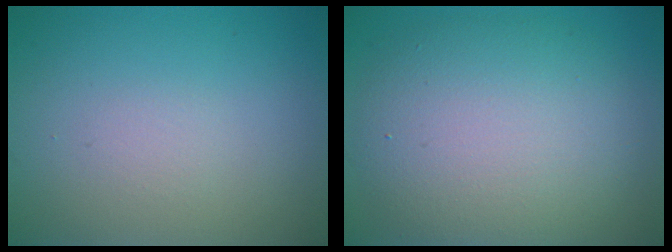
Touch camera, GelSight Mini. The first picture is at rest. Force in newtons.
{"total": 8.8, "press": 8.8, "slide": 0.5}